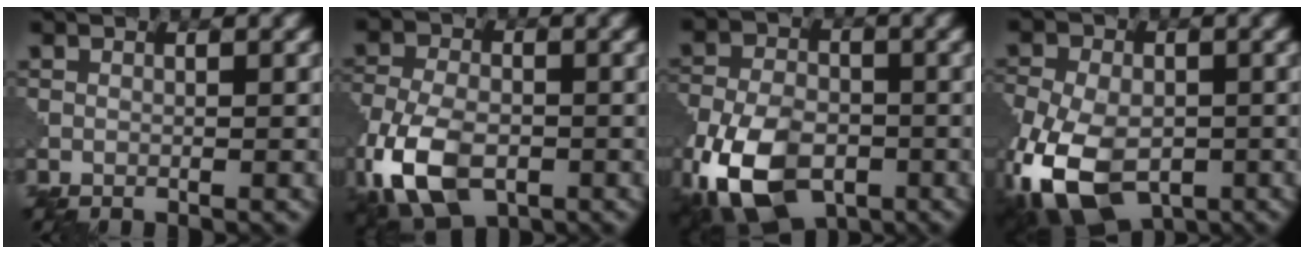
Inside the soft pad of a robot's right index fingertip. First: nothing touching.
{"total": 9.6, "force": [-4.3, 5.3, 6.7], "torque": [-0.160, -0.021, -0.086]}
{"total": 12.3, "force": [-5.9, 7.0, 8.3], "torque": [-0.184, -0.026, -0.114]}
{"total": 13.6, "force": [-6.0, 8.2, 9.1], "torque": [-0.185, -0.033, -0.108]}